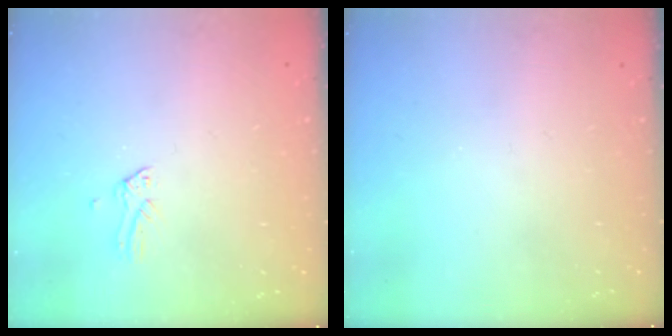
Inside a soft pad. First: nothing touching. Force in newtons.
{"total": 0.0}